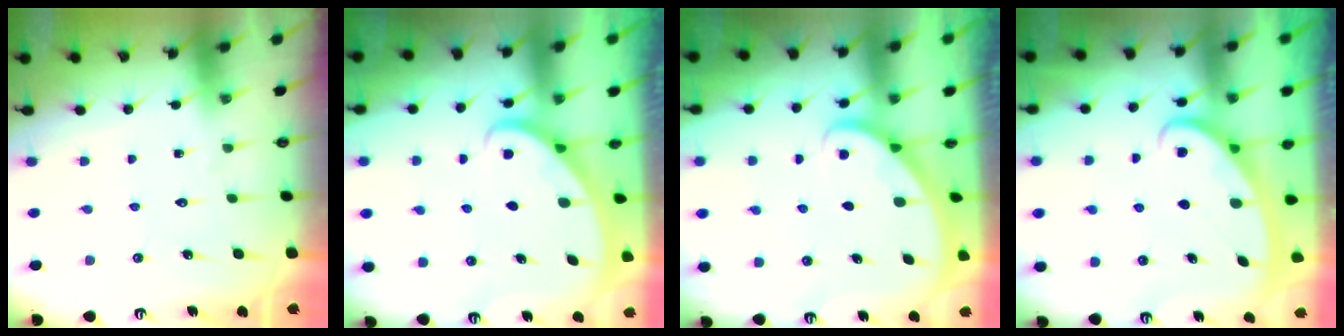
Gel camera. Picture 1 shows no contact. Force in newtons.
{"total": 2.6, "press": 2.6, "slide": 0.1}
{"total": 2.1, "press": 2.1, "slide": 0.1}
{"total": 2.8, "press": 2.8, "slide": 0.4}